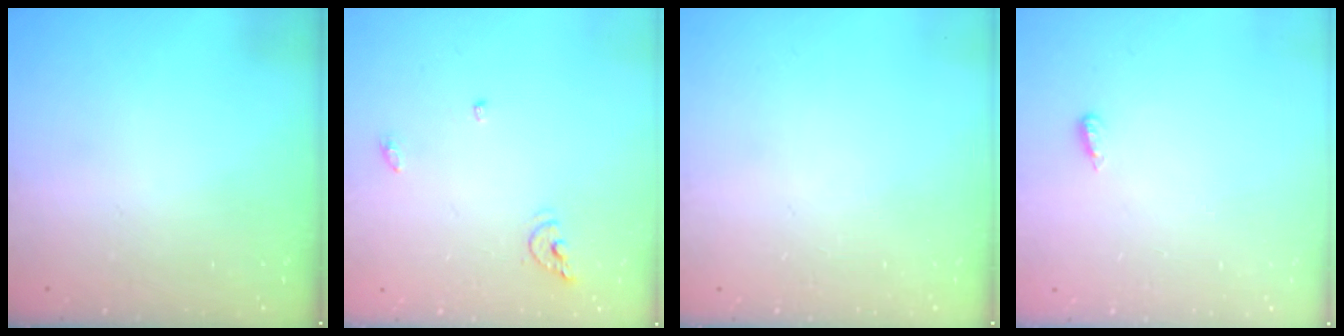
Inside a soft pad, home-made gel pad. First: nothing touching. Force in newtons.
{"total": 6.2, "press": 6.2, "slide": 0.4}
{"total": 0.0}
{"total": 4.4, "press": 3.4, "slide": 2.9}